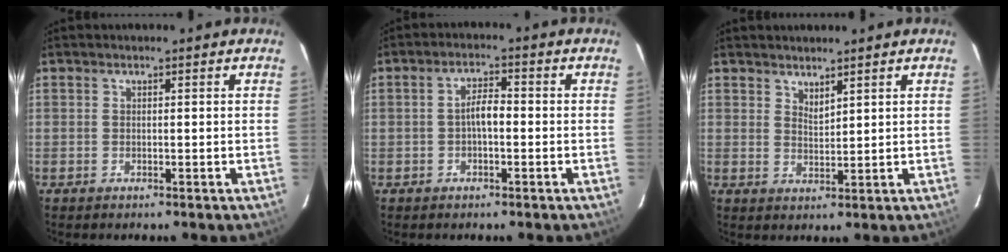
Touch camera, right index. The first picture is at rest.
{"total": 3.4, "force": [-0.7, 1.3, 3.1], "torque": [-0.059, 0.011, -0.010]}
{"total": 2.5, "force": [2.2, 0.6, 1.1], "torque": [-0.017, 0.000, 0.039]}